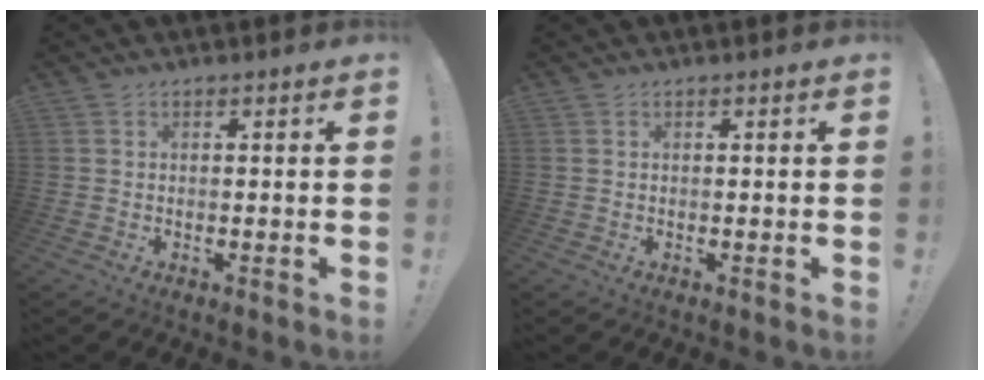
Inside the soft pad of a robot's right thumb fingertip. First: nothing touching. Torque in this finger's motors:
{"motor_torque": [-0.04, 0.04, 0.05, -0.05, 0.04]}